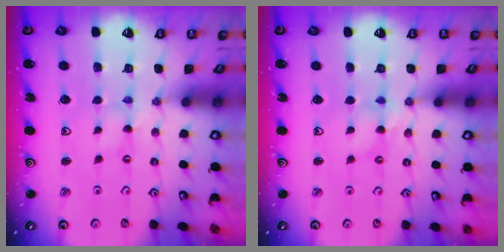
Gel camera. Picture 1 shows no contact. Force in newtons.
{"total": 3.9, "press": 3.9, "slide": 0.4}